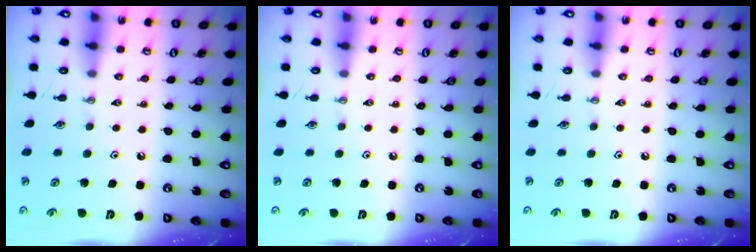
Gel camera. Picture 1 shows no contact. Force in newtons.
{"total": 0.0}
{"total": 0.0}